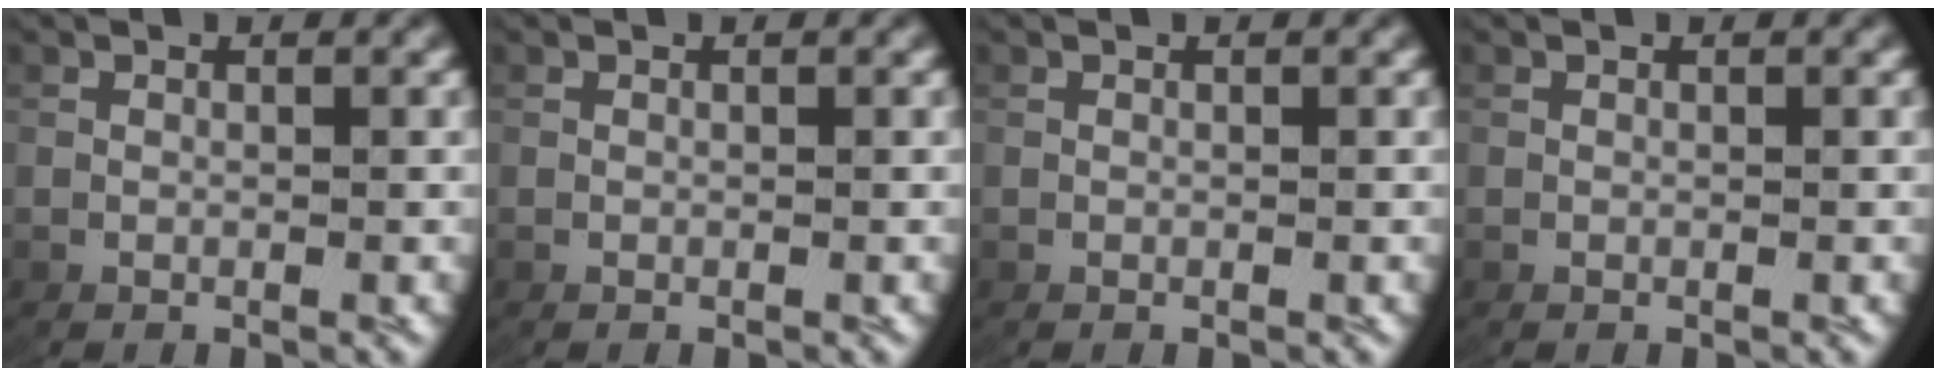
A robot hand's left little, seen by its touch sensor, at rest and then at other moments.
{"total": 0.0}
{"total": 0.0}
{"total": 0.0}